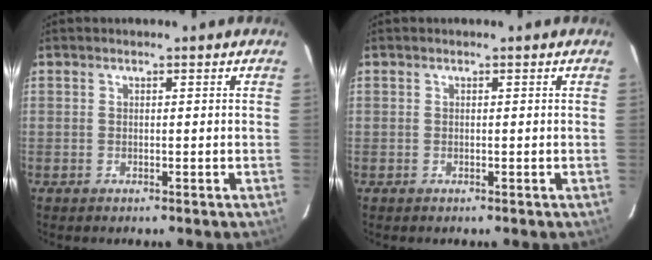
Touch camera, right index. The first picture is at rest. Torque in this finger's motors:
{"motor_torque": [0.01, 0.00, 0.03, 0.00]}